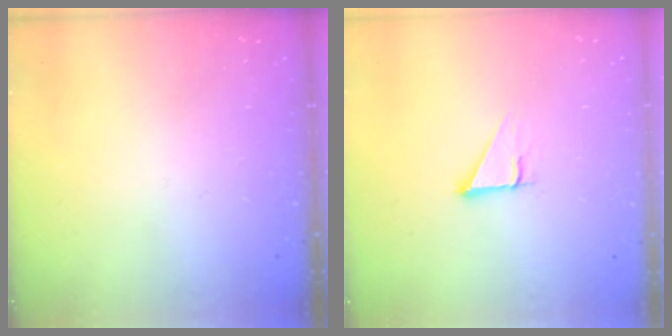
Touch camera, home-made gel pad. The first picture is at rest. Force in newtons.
{"total": 2.9, "press": 2.9, "slide": 0.1}